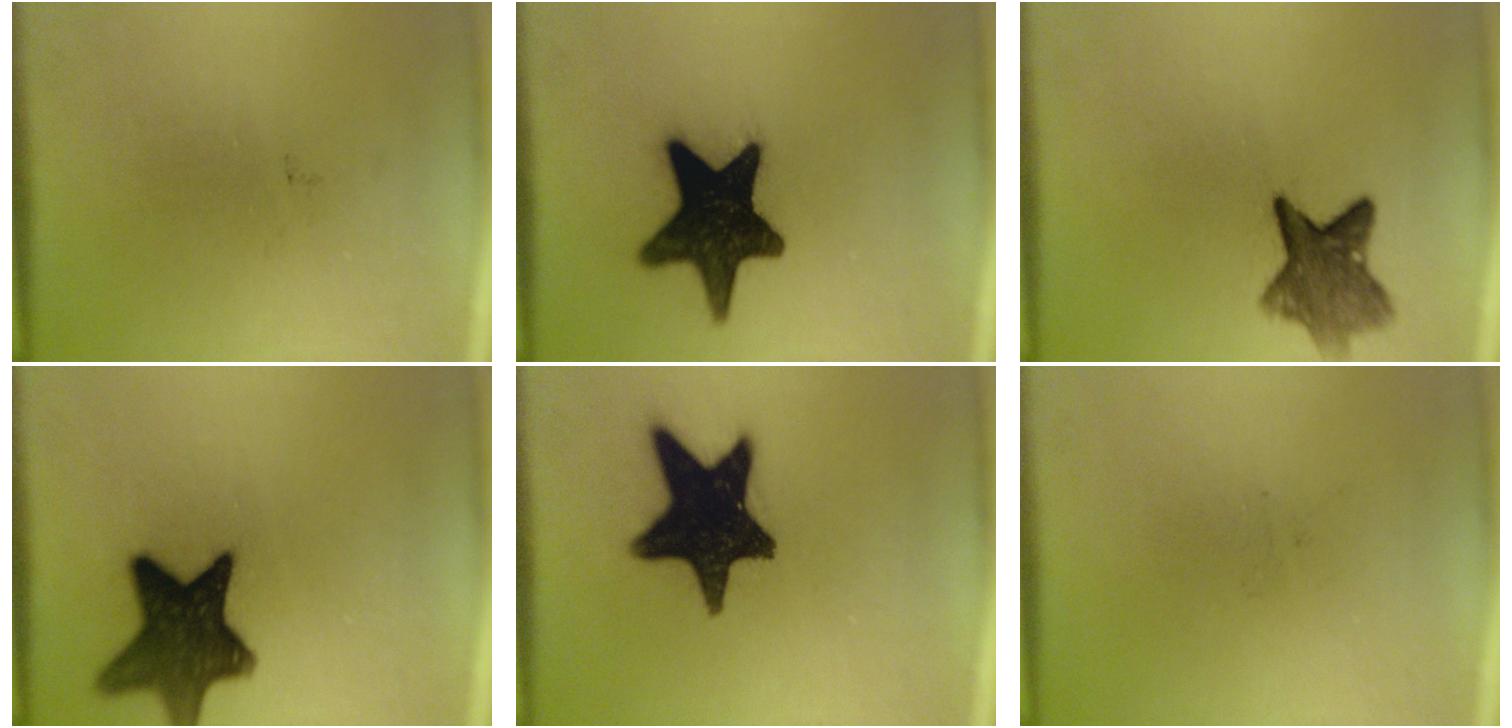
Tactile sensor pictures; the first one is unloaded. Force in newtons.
{"total": 16.6}
{"total": 7.5}
{"total": 13.1}
{"total": 18.8}
{"total": 0.0}